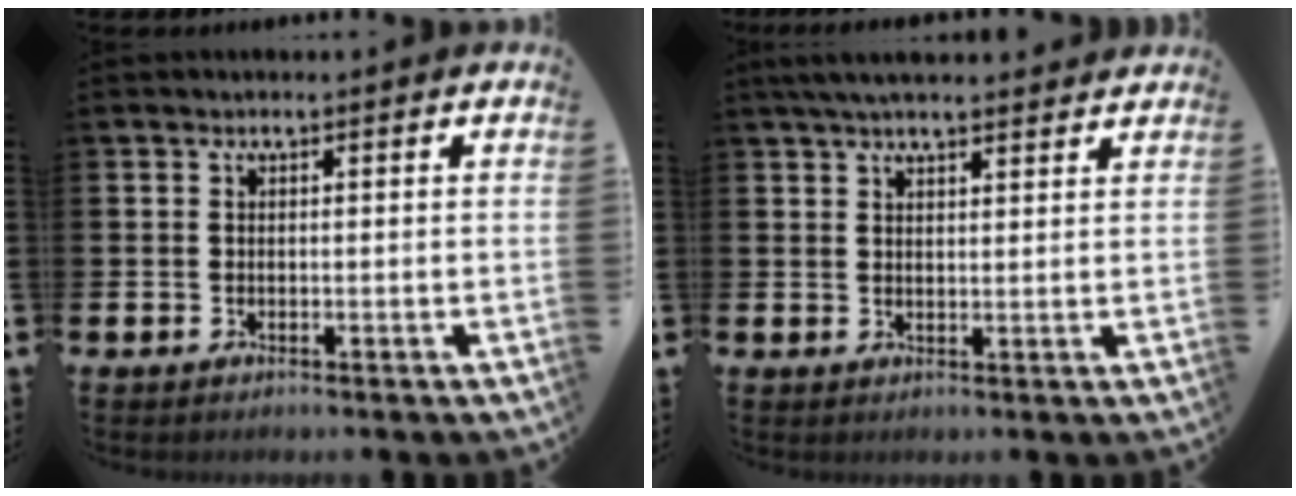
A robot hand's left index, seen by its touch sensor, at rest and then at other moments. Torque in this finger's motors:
{"motor_torque": [1.10, -1.04, 0.68, 0.20]}